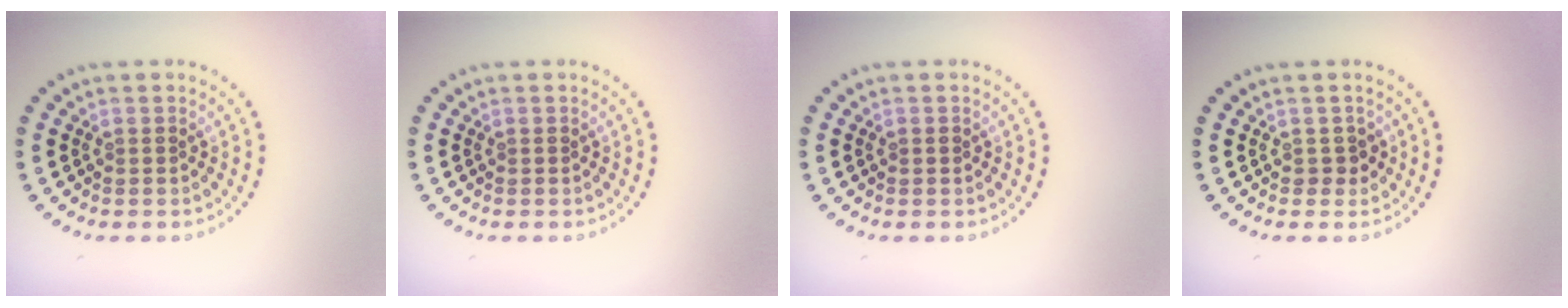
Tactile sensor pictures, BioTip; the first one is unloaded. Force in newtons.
{"total": 0.0}
{"total": 0.6, "press": 0.6, "slide": 0.0}
{"total": 1.1, "press": 1.0, "slide": 0.5}